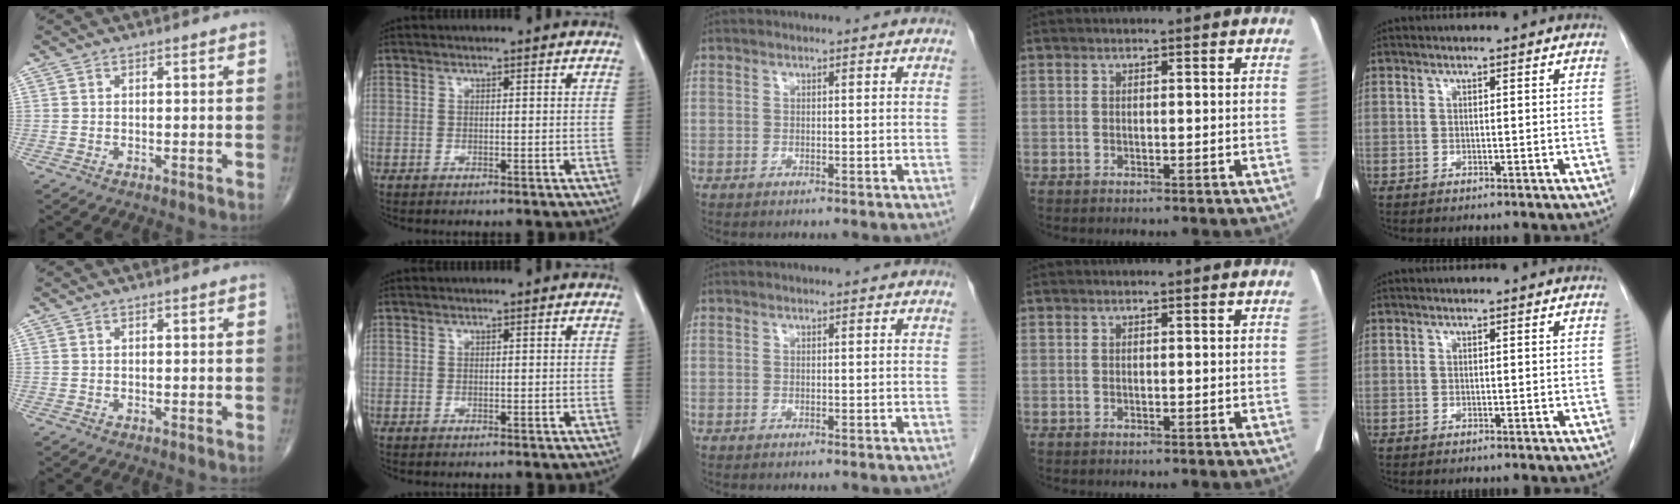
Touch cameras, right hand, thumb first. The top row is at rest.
{}